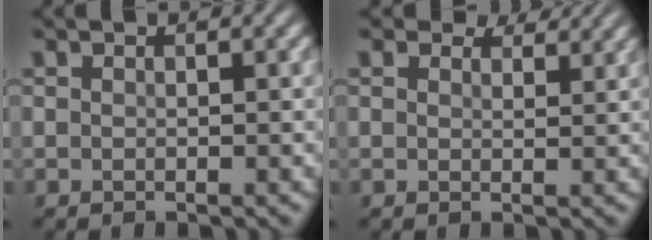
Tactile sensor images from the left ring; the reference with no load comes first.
{"total": 2.8, "force": [2.5, 1.0, 0.8], "torque": [-0.021, 0.001, 0.027]}